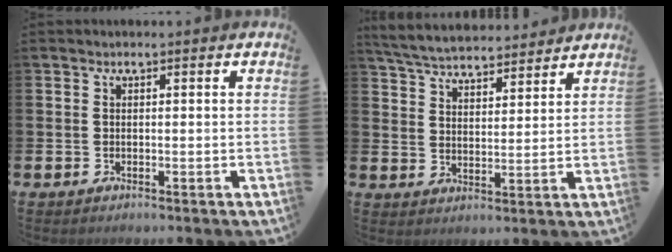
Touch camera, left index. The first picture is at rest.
{"total": 5.6, "force": [5.5, 0.8, 0.8], "torque": [-0.044, -0.029, 0.099]}